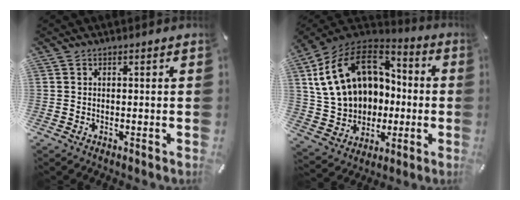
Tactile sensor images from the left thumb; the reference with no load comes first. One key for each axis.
{"total": 20.5, "fx": 4.2, "fy": 16.1, "fz": 12.0, "tx": -0.246, "ty": -0.001, "tz": 0.088}